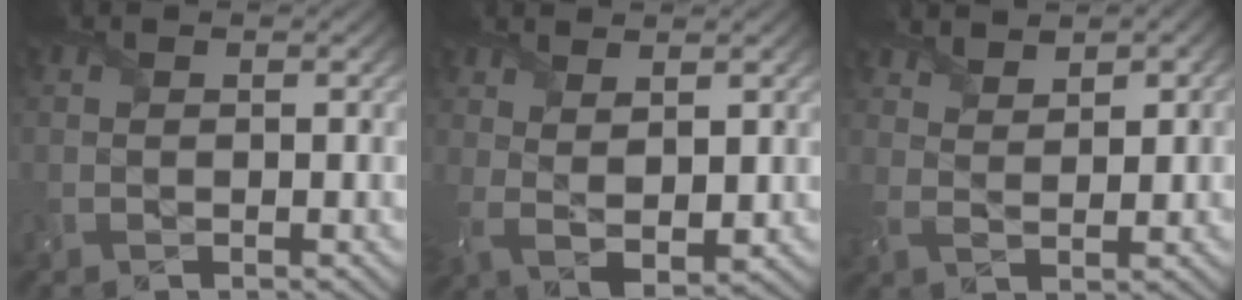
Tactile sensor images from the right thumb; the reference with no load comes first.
{"total": 4.6, "force": [1.4, 2.2, 3.8], "torque": [-0.082, -0.009, 0.037]}
{"total": 4.1, "force": [3.3, 1.6, 2.0], "torque": [-0.040, 0.003, 0.067]}